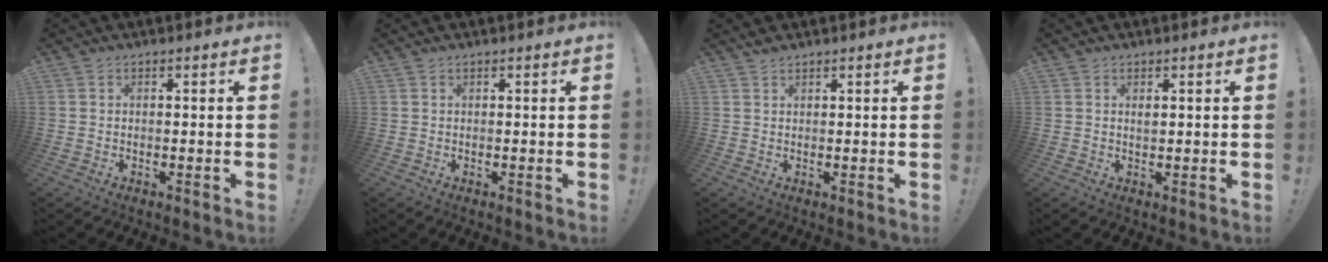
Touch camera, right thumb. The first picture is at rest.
{"total": 0.0}
{"total": 1.0, "force": [0.9, 0.3, 0.3], "torque": [-0.003, -0.002, 0.016]}
{"total": 1.1, "force": [0.5, 0.5, 0.8], "torque": [-0.005, -0.005, 0.006]}